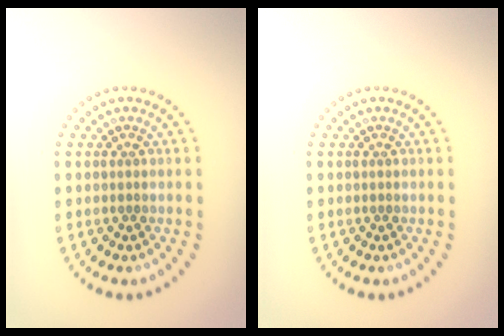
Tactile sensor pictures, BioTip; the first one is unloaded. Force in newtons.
{"total": 0.0}